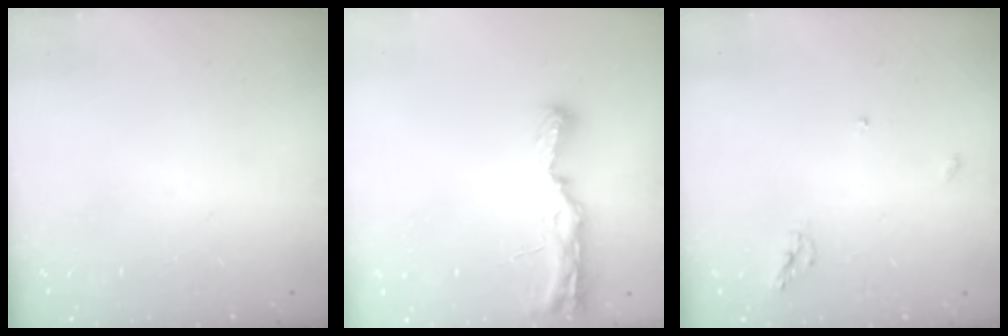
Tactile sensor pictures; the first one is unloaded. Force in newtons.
{"total": 8.9, "press": 8.9, "slide": 1.3}
{"total": 5.6, "press": 5.6, "slide": 0.7}